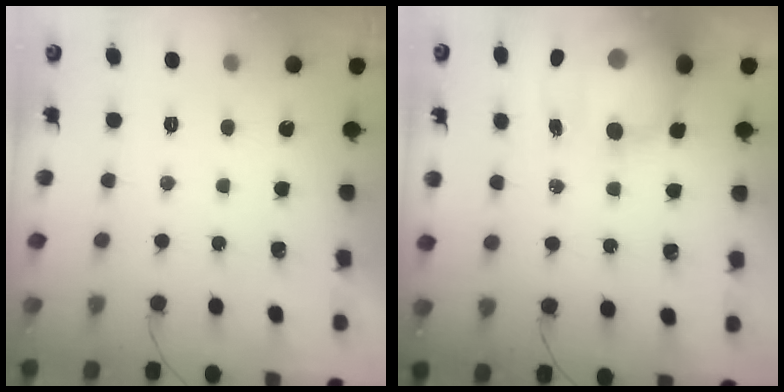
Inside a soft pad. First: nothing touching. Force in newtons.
{"total": 14.6, "press": 14.2, "slide": 3.6}